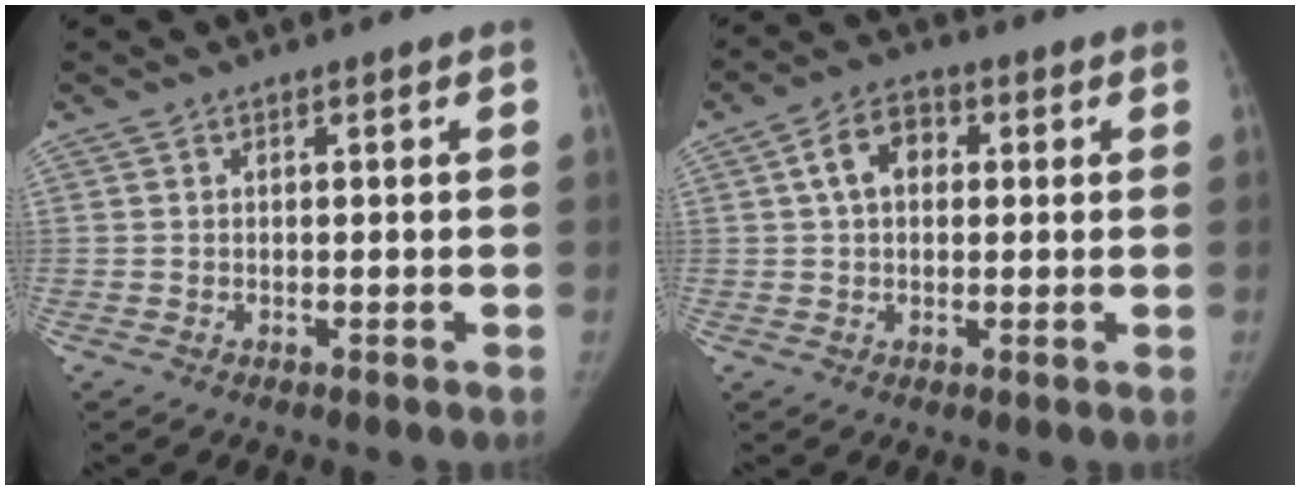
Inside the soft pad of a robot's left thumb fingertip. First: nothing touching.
{"total": 6.6, "force": [1.3, 4.8, 4.4], "torque": [-0.062, 0.012, 0.018]}